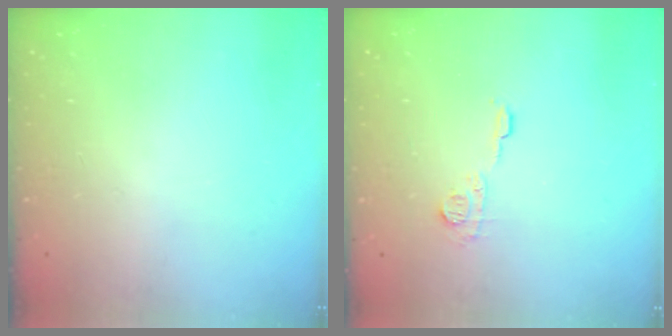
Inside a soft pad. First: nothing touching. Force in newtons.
{"total": 6.2, "press": 6.2, "slide": 0.2}